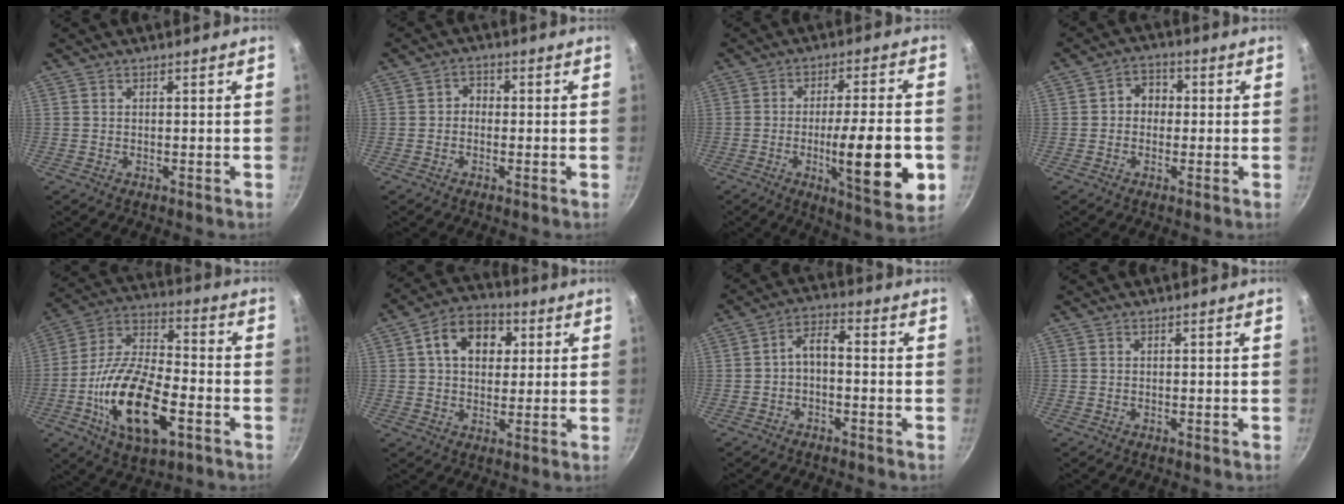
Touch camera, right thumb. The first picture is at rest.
{"total": 2.5, "force": [-0.5, 2.1, 1.2], "torque": [-0.007, 0.011, -0.015]}
{"total": 17.2, "force": [-4.3, 3.9, 16.2], "torque": [-0.228, 0.005, -0.062]}
{"total": 4.9, "force": [0.0, 4.2, 2.6], "torque": [-0.009, 0.012, -0.011]}
{"total": 21.0, "force": [-6.8, 9.8, 17.2], "torque": [-0.314, 0.029, -0.131]}
{"total": 11.5, "force": [3.1, 8.2, 7.3], "torque": [-0.086, 0.011, 0.036]}
{"total": 4.7, "force": [-1.4, 2.5, 3.6], "torque": [-0.063, 0.034, -0.028]}
{"total": 0.0}